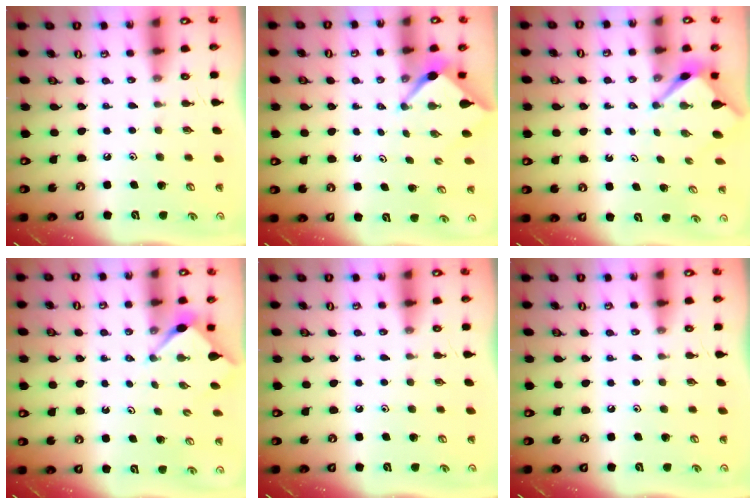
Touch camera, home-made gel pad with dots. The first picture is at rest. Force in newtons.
{"total": 2.4, "press": 2.4, "slide": 0.2}
{"total": 3.2, "press": 3.2, "slide": 0.3}
{"total": 2.6, "press": 2.6, "slide": 0.4}
{"total": 0.0}
{"total": 0.0}